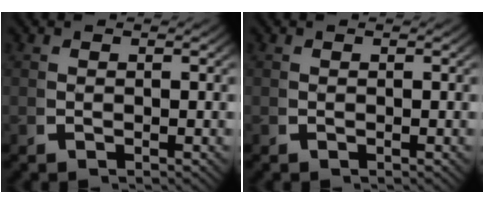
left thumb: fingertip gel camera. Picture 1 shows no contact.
{"total": 0.0}